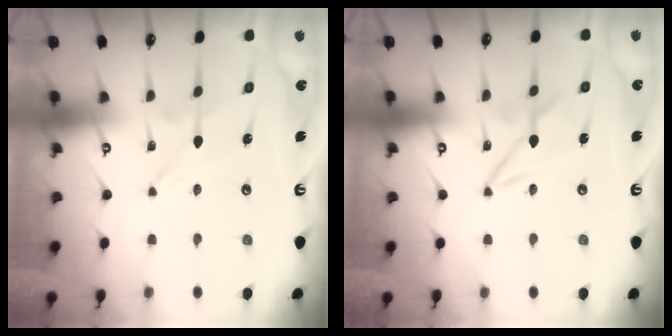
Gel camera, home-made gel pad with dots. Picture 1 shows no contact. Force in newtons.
{"total": 1.8, "press": 1.8, "slide": 0.2}